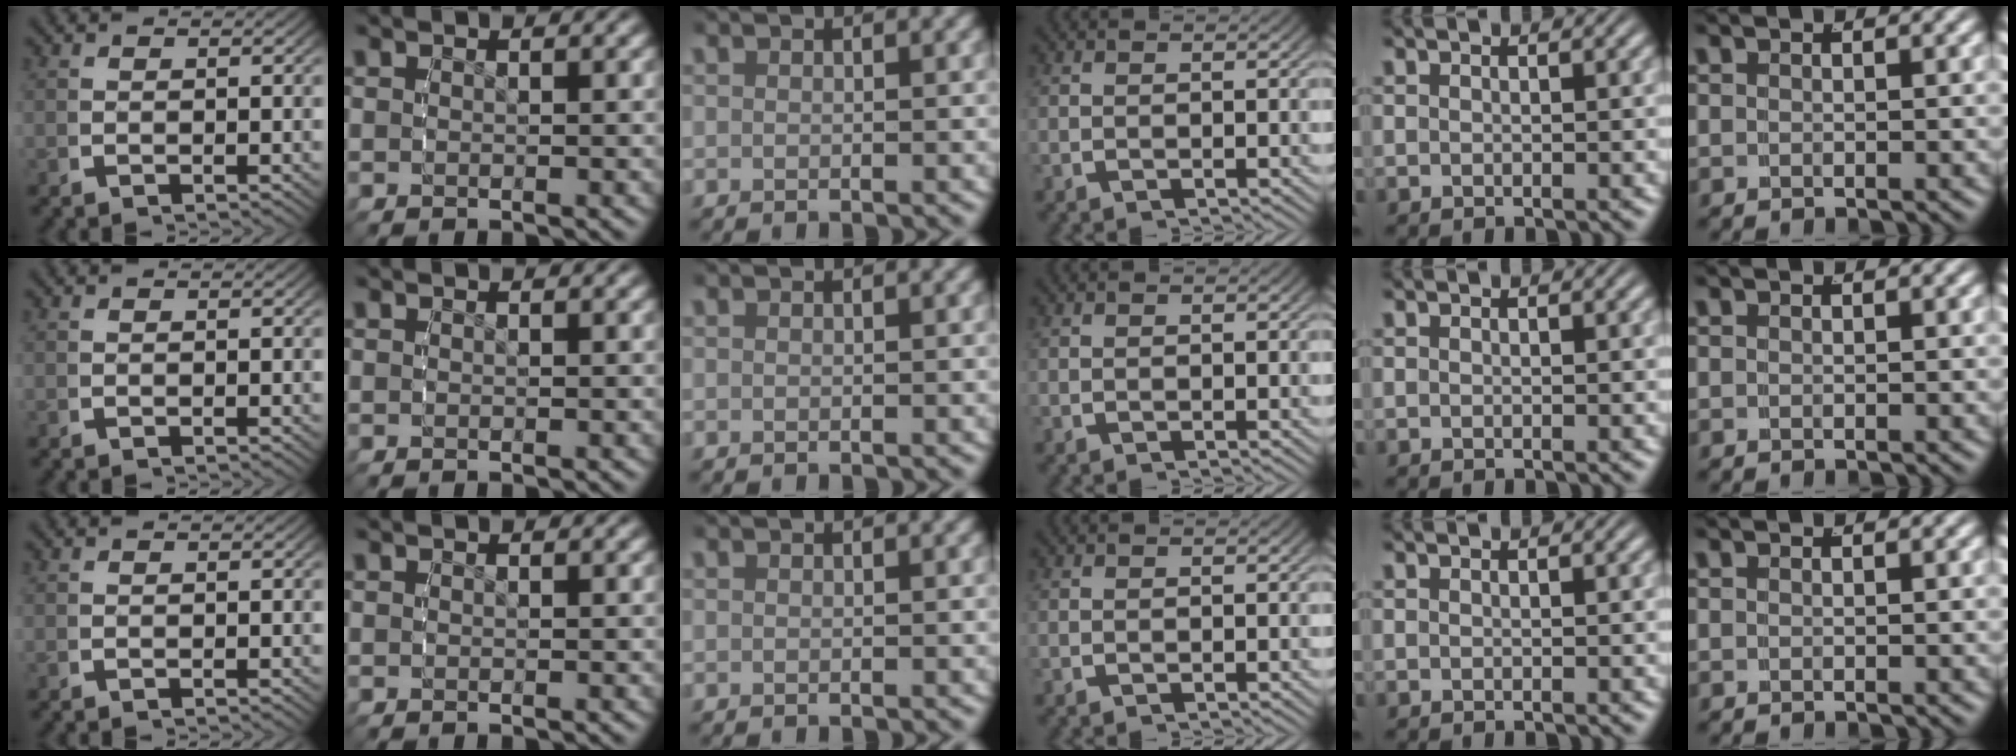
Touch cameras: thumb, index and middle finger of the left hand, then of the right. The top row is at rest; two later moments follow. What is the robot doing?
{"motion": "reach", "object": "pen bag"}